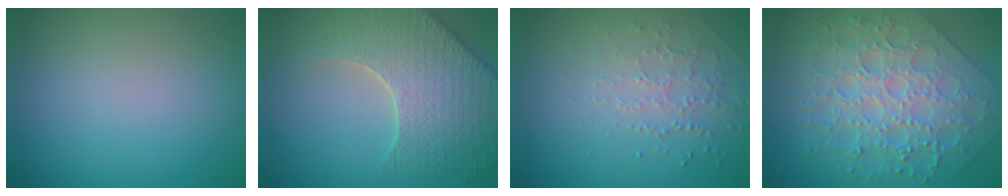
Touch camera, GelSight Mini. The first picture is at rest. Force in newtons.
{"total": 7.1, "press": 5.9, "slide": 4.0}
{"total": 1.5, "press": 1.2, "slide": 0.9}
{"total": 8.4, "press": 6.2, "slide": 5.6}